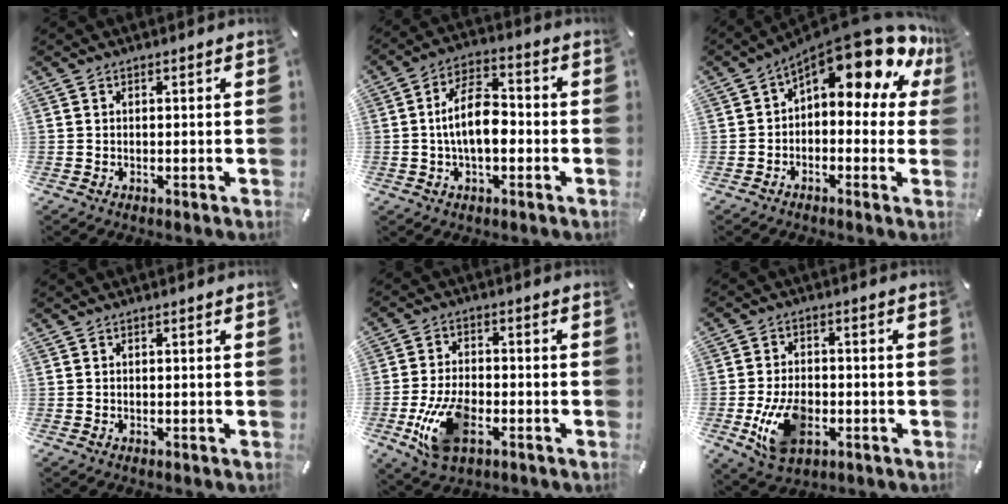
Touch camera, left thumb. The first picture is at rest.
{"total": 11.3, "force": [-1.3, 6.1, 9.4], "torque": [-0.168, 0.008, -0.025]}
{"total": 16.5, "force": [9.7, 5.9, 12.0], "torque": [-0.179, -0.079, 0.162]}
{"total": 0.0}
{"total": 12.0, "force": [-4.0, 7.1, 8.8], "torque": [-0.176, 0.005, -0.070]}
{"total": 11.2, "force": [-3.0, 7.5, 7.9], "torque": [-0.144, -0.001, -0.053]}